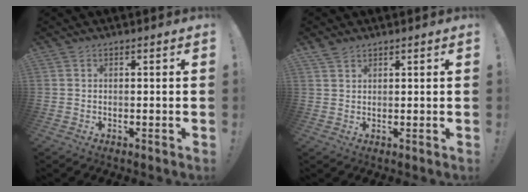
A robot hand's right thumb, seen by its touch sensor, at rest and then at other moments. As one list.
[{"total": 2.7, "force": [2.2, 1.3, 1.0], "torque": [-0.014, -0.012, 0.042]}]